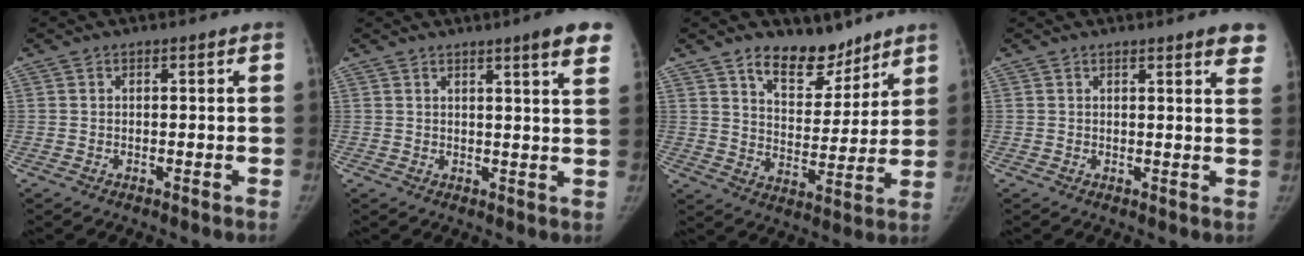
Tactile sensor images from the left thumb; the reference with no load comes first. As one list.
[{"total": 7.9, "force": [5.1, 0.4, 5.9], "torque": [-0.060, -0.018, 0.054]}, {"total": 10.8, "force": [8.2, 5.8, 4.0], "torque": [-0.026, -0.059, 0.142]}, {"total": 5.5, "force": [4.0, 0.7, 3.7], "torque": [-0.026, -0.012, 0.037]}]